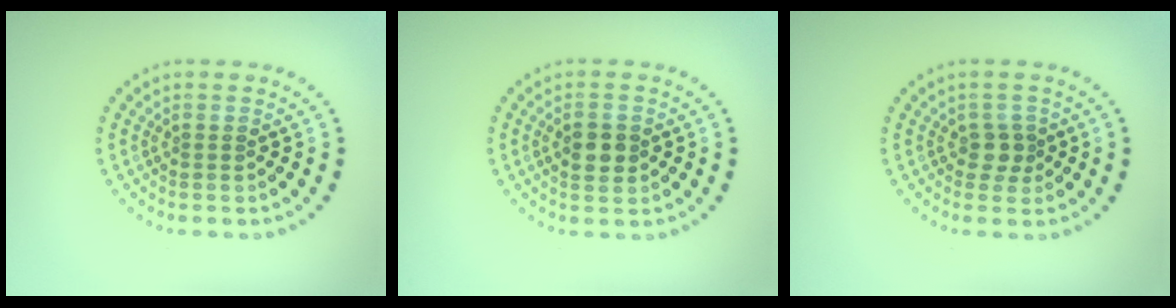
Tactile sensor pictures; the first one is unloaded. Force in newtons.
{"total": 2.9, "press": 2.9, "slide": 0.1}
{"total": 1.7, "press": 1.5, "slide": 0.9}